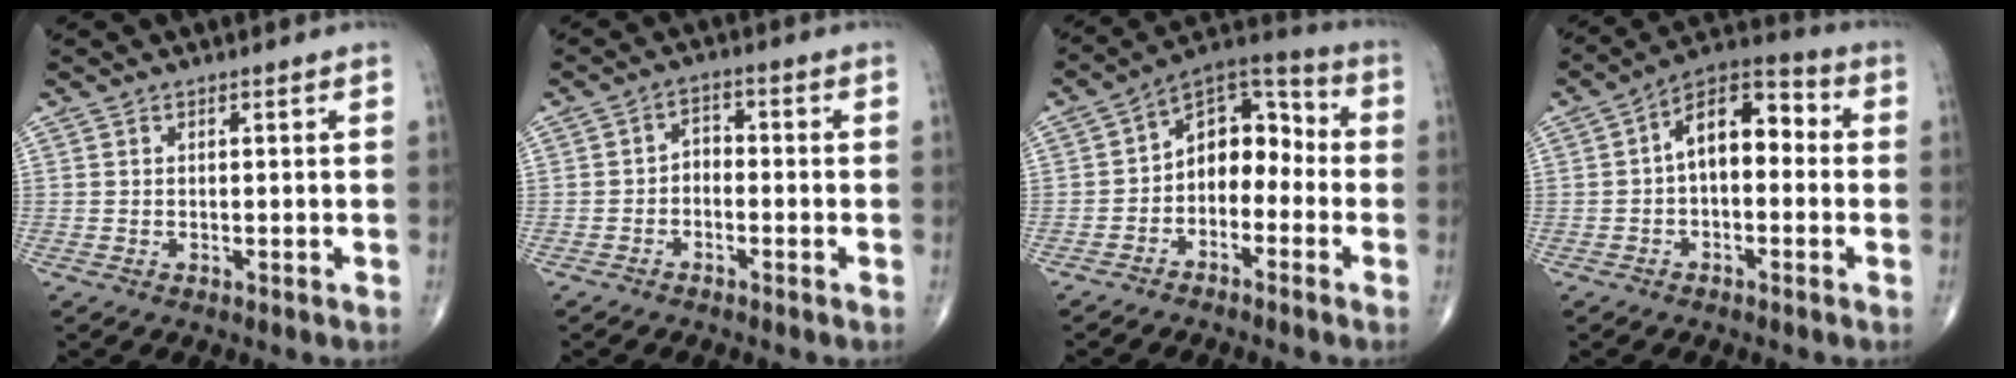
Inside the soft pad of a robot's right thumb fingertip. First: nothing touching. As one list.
[{"total": 3.0, "force": [-1.3, 2.0, 1.8], "torque": [-0.016, 0.026, -0.033]}, {"total": 10.9, "force": [-2.2, 7.5, 7.6], "torque": [-0.077, 0.057, -0.058]}, {"total": 11.2, "force": [0.2, 6.4, 9.1], "torque": [-0.118, 0.042, -0.014]}]